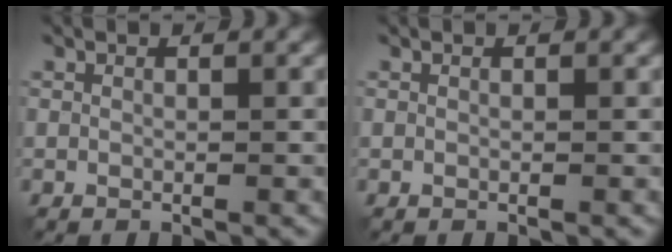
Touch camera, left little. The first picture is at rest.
{"total": 0.0}